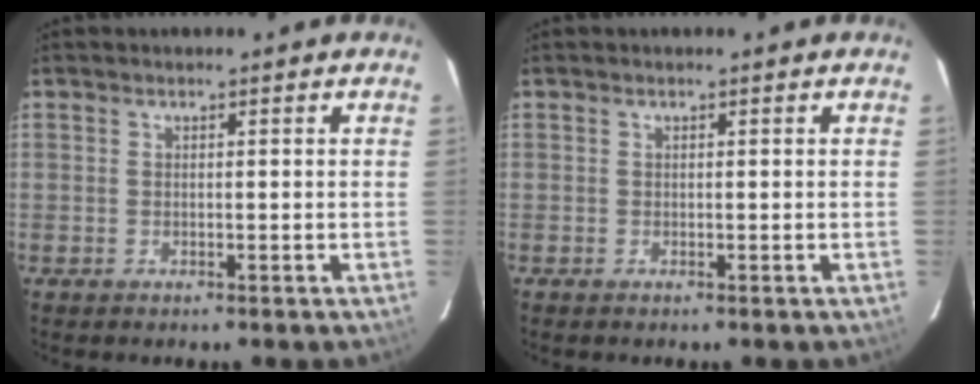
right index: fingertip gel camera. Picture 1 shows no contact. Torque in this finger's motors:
{"motor_torque": [0.00, 0.03, 0.04, -0.01]}